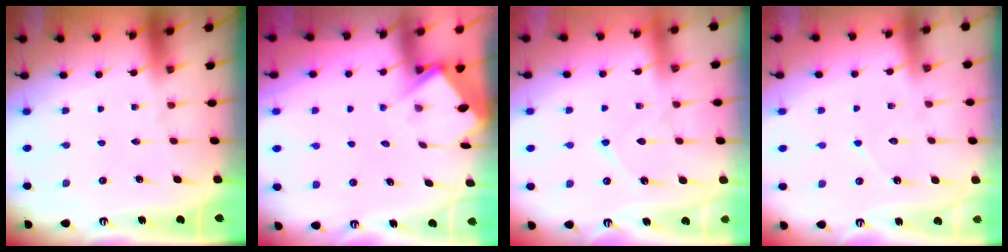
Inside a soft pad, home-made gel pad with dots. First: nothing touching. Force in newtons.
{"total": 3.9, "press": 3.9, "slide": 0.4}
{"total": 7.0, "press": 7.0, "slide": 0.7}
{"total": 5.8, "press": 5.7, "slide": 0.6}